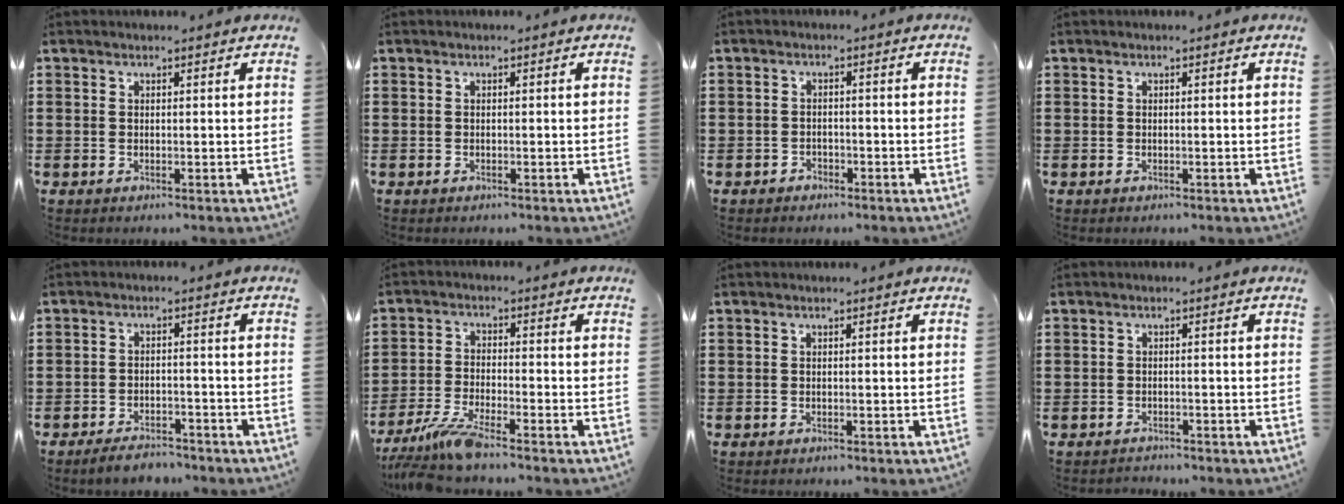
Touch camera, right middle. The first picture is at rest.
{"total": 0.0}
{"total": 1.6, "force": [-1.4, 0.9, -0.1], "torque": [-0.003, 0.003, -0.031]}
{"total": 0.0}
{"total": 3.5, "force": [-3.4, 0.7, 0.7], "torque": [-0.014, 0.007, -0.068]}
{"total": 6.0, "force": [-4.9, 0.2, 3.3], "torque": [-0.085, -0.021, -0.099]}
{"total": 0.0}
{"total": 1.4, "force": [-1.3, 0.3, -0.2], "torque": [-0.002, 0.003, -0.031]}